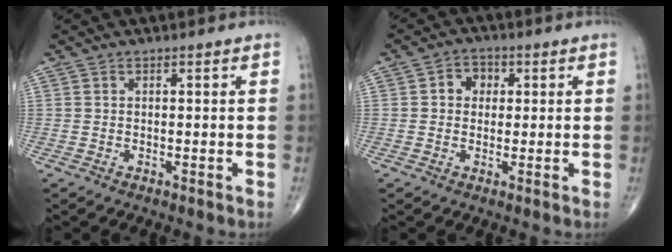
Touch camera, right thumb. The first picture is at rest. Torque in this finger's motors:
{"motor_torque": [0.24, 0.80, 0.20, 0.03, 0.01]}